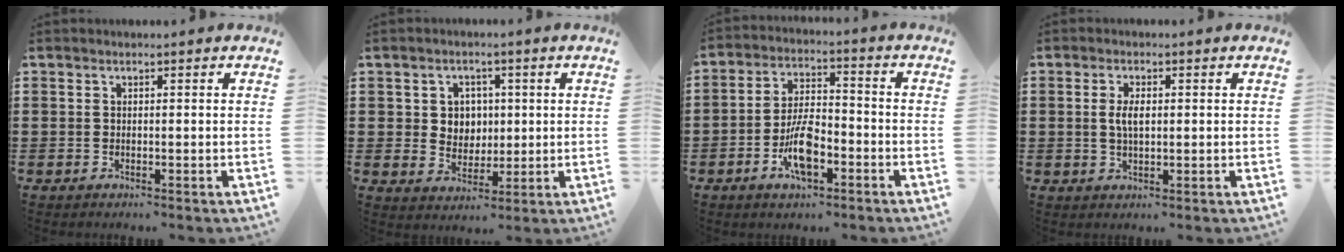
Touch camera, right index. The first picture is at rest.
{"total": 4.2, "force": [0.9, 3.9, 1.2], "torque": [-0.033, 0.011, 0.013]}
{"total": 8.2, "force": [-3.5, 3.3, 6.6], "torque": [-0.140, 0.000, -0.066]}
{"total": 3.3, "force": [0.3, 1.3, 3.0], "torque": [-0.061, 0.004, 0.003]}